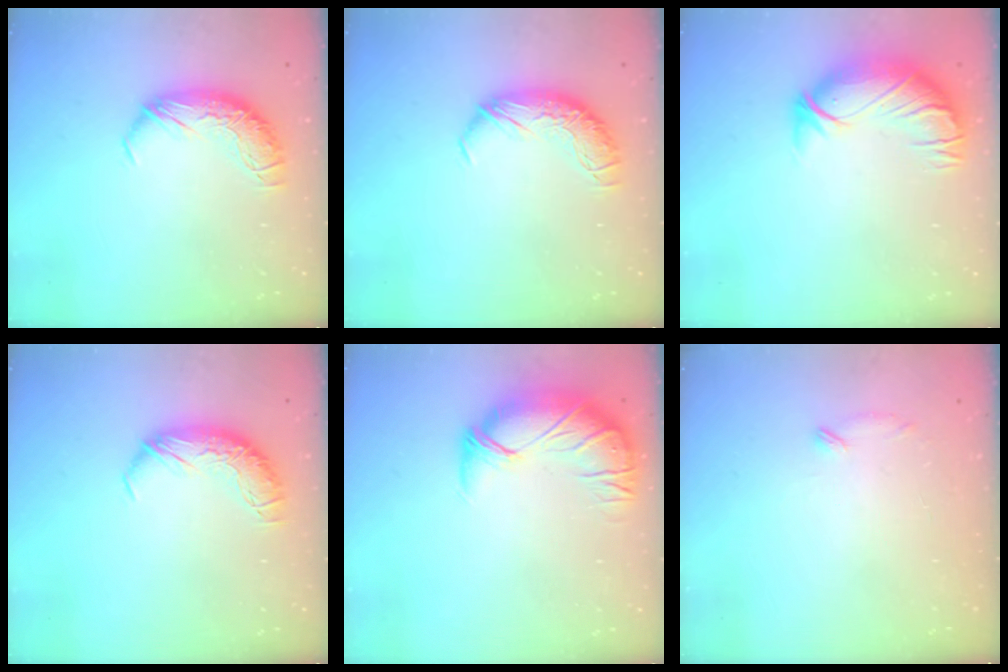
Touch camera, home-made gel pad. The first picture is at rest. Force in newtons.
{"total": 0.0}
{"total": 3.0, "press": 0.5, "slide": 2.9}
{"total": 0.0}
{"total": 2.7, "press": 0.2, "slide": 2.7}
{"total": 6.9, "press": 6.8, "slide": 0.8}